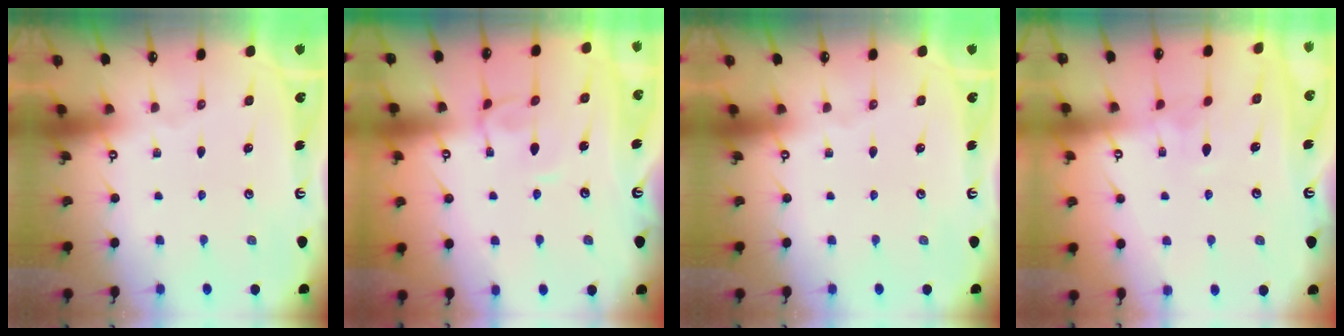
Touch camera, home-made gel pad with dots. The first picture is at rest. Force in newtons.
{"total": 3.1, "press": 3.1, "slide": 0.3}
{"total": 0.0}
{"total": 3.2, "press": 3.2, "slide": 0.1}